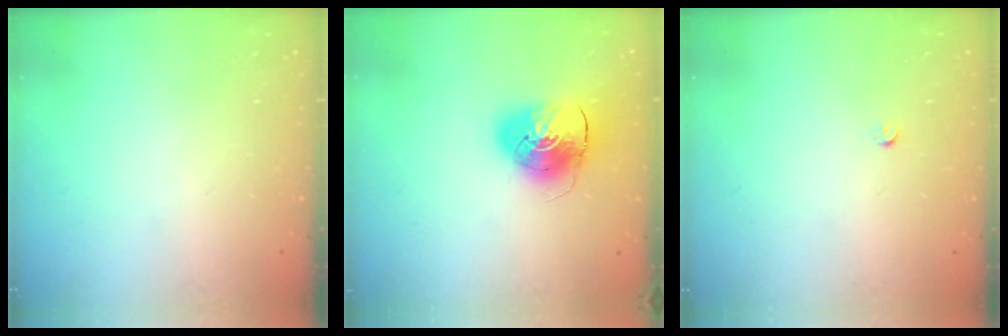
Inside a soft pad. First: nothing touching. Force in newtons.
{"total": 10.4, "press": 10.3, "slide": 1.8}
{"total": 2.6, "press": 2.5, "slide": 0.4}